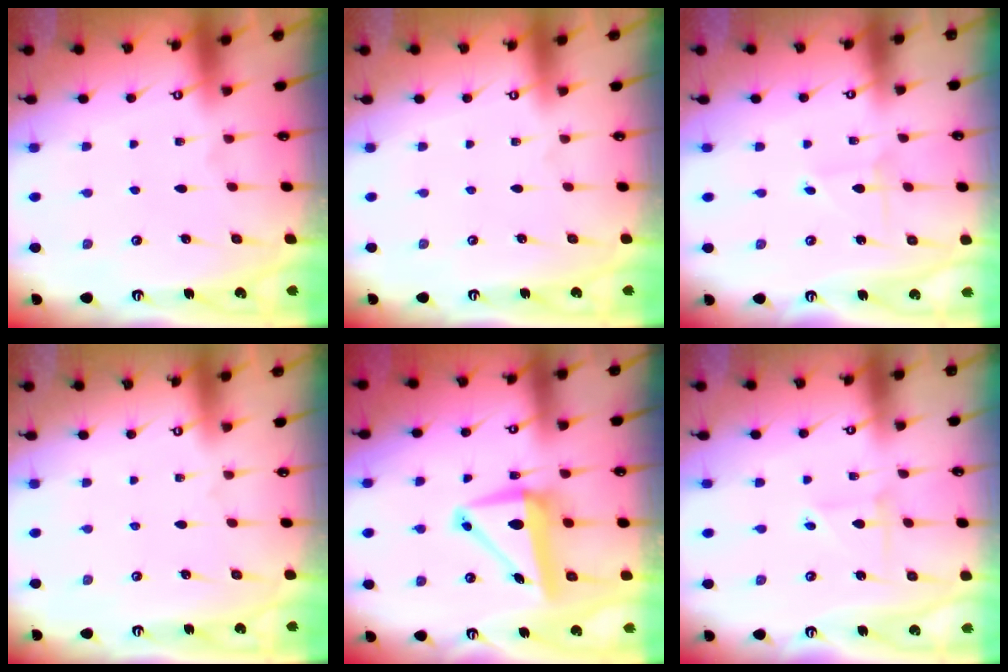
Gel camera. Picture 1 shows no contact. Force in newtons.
{"total": 0.0}
{"total": 2.0, "press": 2.0, "slide": 0.2}
{"total": 0.0}
{"total": 8.2, "press": 8.0, "slide": 1.6}
{"total": 2.4, "press": 2.4, "slide": 0.2}